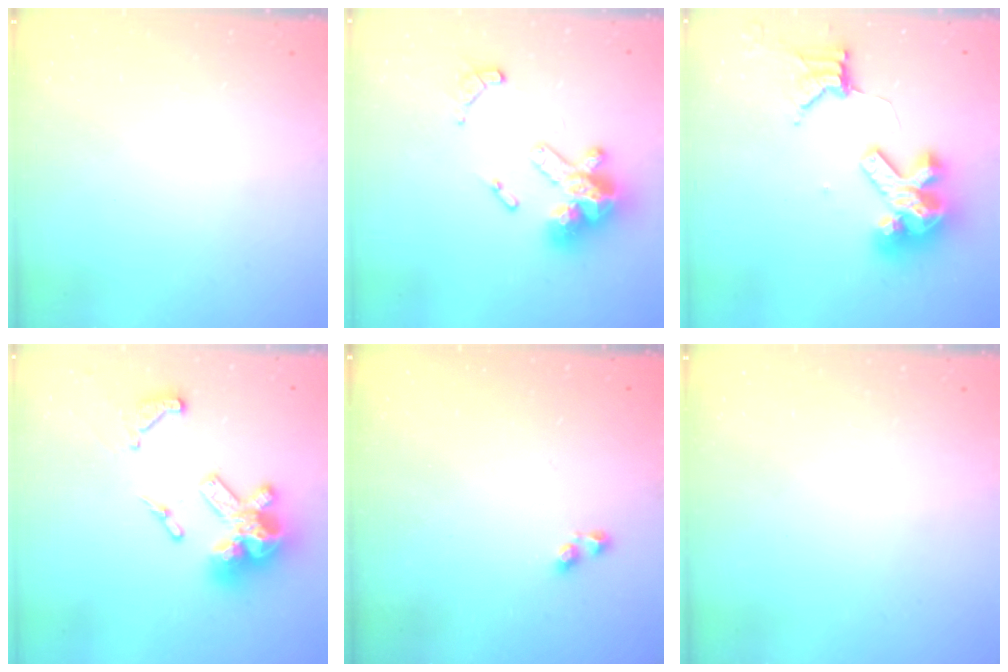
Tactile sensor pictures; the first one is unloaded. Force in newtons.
{"total": 14.2, "press": 14.2, "slide": 1.0}
{"total": 13.7, "press": 13.6, "slide": 1.8}
{"total": 16.7, "press": 16.6, "slide": 1.8}
{"total": 2.9, "press": 2.9, "slide": 0.6}
{"total": 0.0}